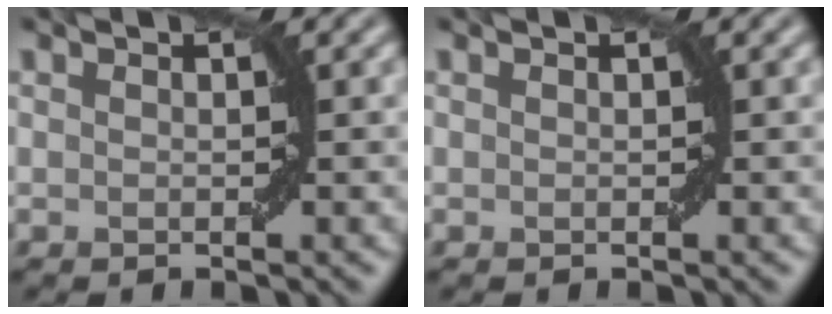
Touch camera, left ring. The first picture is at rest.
{"total": 0.0}